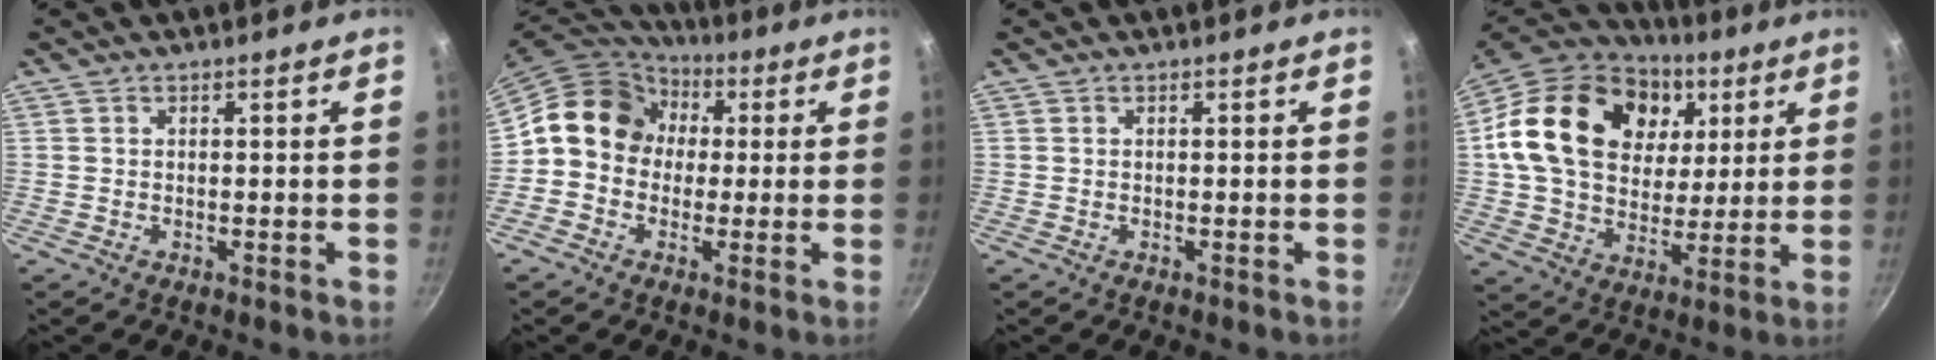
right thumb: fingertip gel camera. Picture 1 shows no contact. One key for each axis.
{"total": 12.8, "fx": 1.2, "fy": 11.1, "fz": 6.2, "tx": -0.067, "ty": 0.030, "tz": -0.005}
{"total": 0.0}
{"total": 26.4, "fx": 8.0, "fy": 19.1, "fz": 16.5, "tx": -0.271, "ty": -0.002, "tz": 0.135}